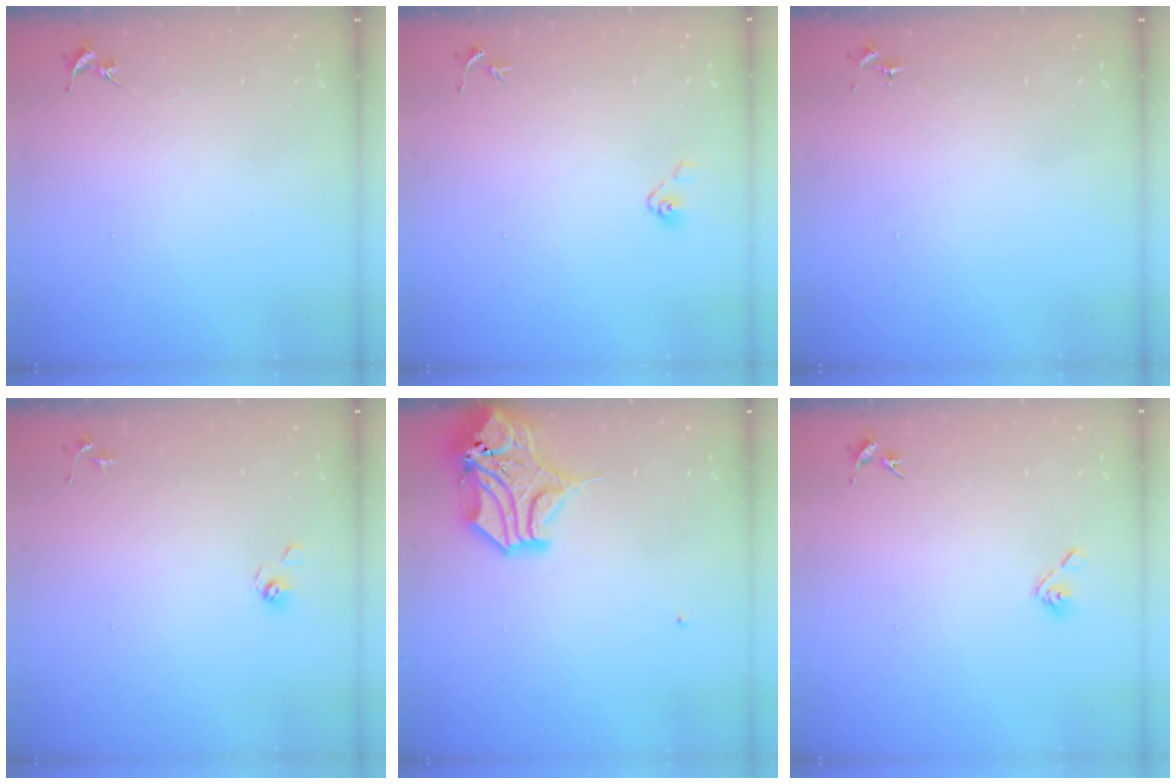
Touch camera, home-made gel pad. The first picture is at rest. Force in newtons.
{"total": 4.1, "press": 3.7, "slide": 1.7}
{"total": 0.0}
{"total": 5.4, "press": 5.2, "slide": 1.4}
{"total": 14.3, "press": 14.1, "slide": 2.1}
{"total": 5.3, "press": 4.9, "slide": 2.0}